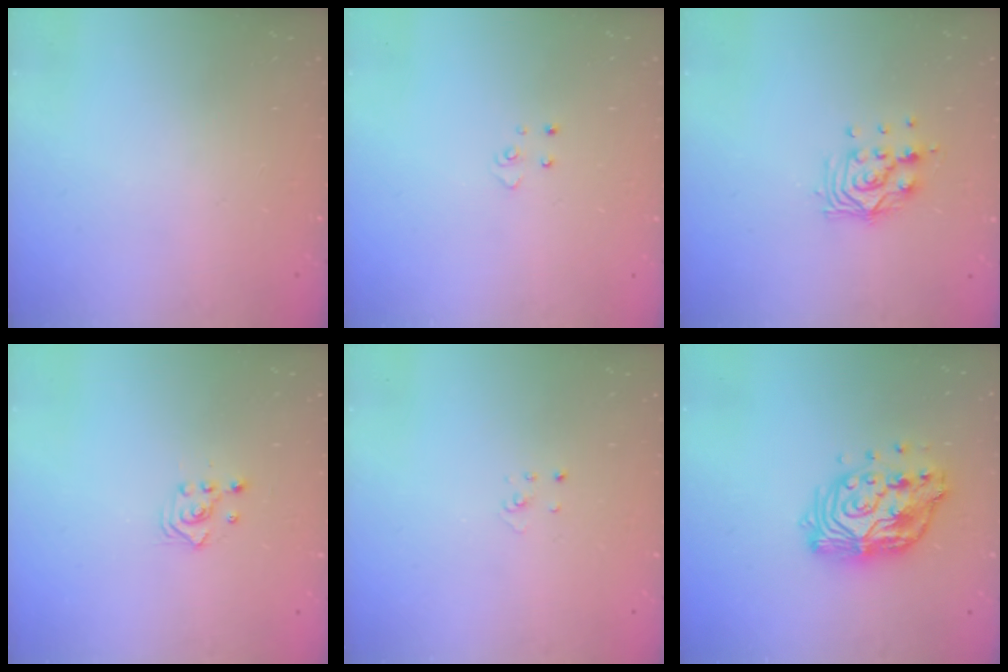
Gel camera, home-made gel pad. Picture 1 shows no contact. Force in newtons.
{"total": 3.8, "press": 3.8, "slide": 0.4}
{"total": 10.7, "press": 10.7, "slide": 0.7}
{"total": 2.5, "press": 2.5, "slide": 0.3}
{"total": 2.1, "press": 2.1, "slide": 0.1}
{"total": 14.1, "press": 14.1, "slide": 1.1}